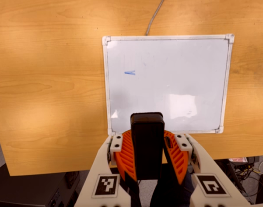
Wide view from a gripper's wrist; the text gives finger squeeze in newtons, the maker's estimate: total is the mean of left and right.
{"total": 8.8, "left": 9.0, "right": 8.5}